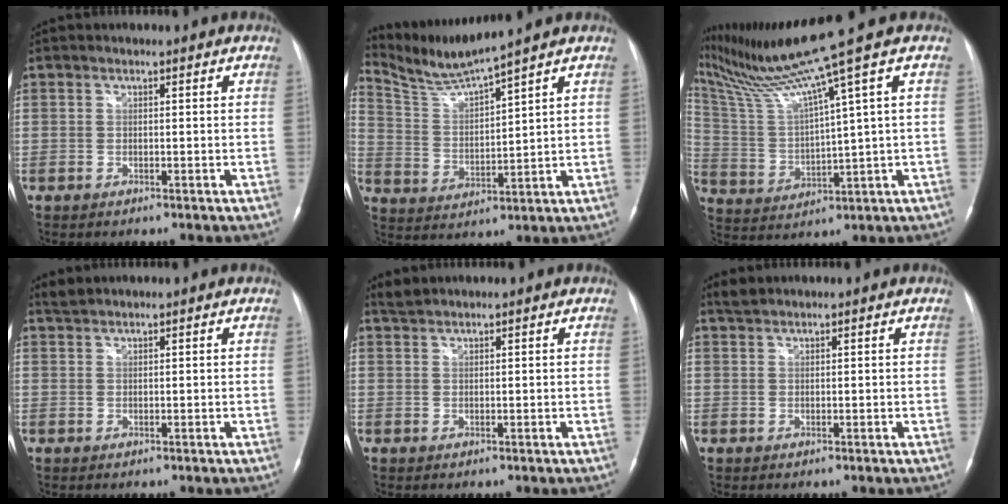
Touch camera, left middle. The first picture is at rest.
{"total": 7.8, "force": [7.3, -2.0, 2.1], "torque": [-0.061, -0.006, 0.155]}
{"total": 13.2, "force": [9.8, -3.7, 8.1], "torque": [-0.155, -0.010, 0.190]}
{"total": 1.2, "force": [1.2, 0.0, 0.1], "torque": [-0.007, 0.010, 0.030]}
{"total": 1.5, "force": [1.5, 0.0, 0.1], "torque": [-0.007, 0.009, 0.034]}
{"total": 1.4, "force": [1.3, 0.2, 0.3], "torque": [-0.011, 0.009, 0.030]}